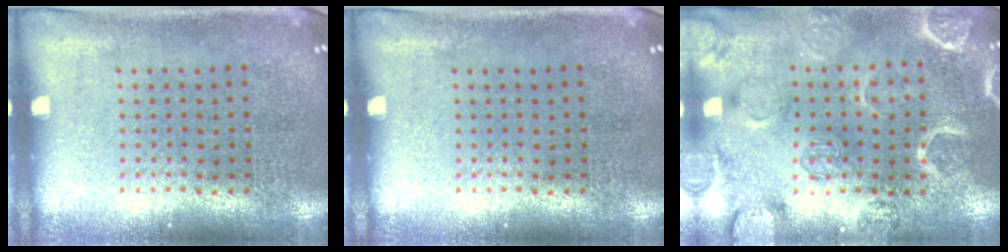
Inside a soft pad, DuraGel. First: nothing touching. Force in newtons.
{"total": 0.0}
{"total": 2.7, "press": 2.7, "slide": 0.1}